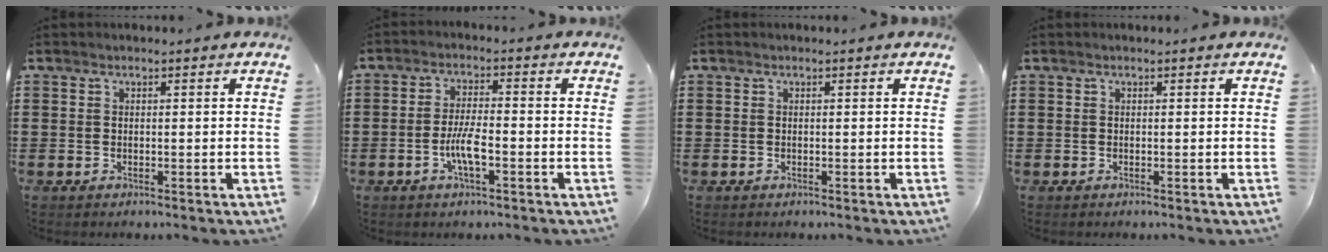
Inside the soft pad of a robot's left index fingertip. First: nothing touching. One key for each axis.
{"total": 5.3, "fx": -1.7, "fy": 1.3, "fz": 4.9, "tx": -0.101, "ty": 0.000, "tz": -0.037}
{"total": 0.0}
{"total": 0.0}